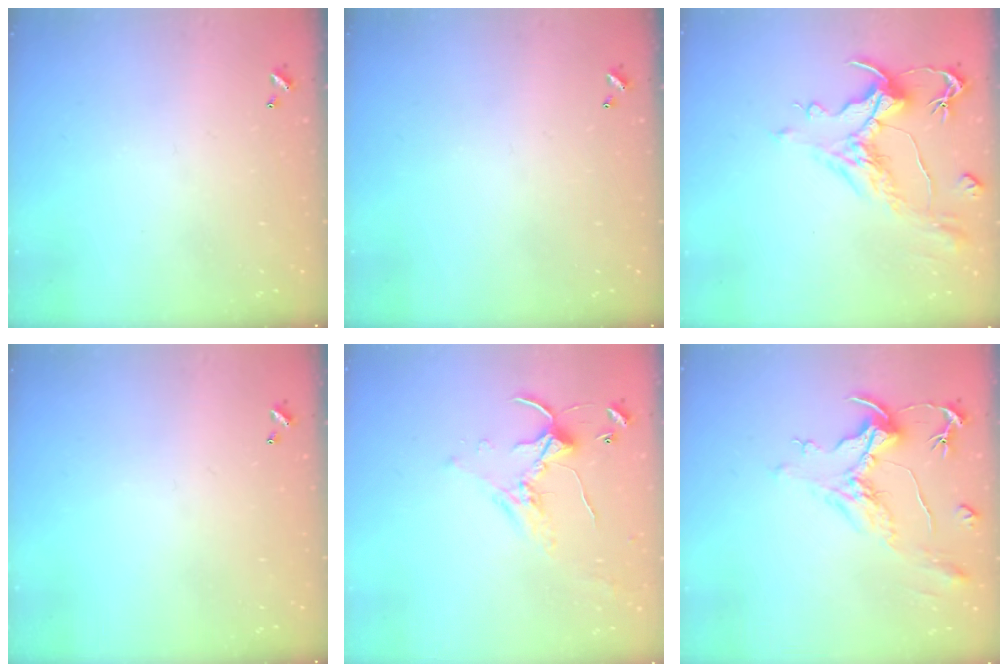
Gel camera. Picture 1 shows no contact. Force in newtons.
{"total": 0.0}
{"total": 1.6, "press": 0.7, "slide": 1.4}
{"total": 0.0}
{"total": 1.5, "press": 1.5, "slide": 0.3}
{"total": 2.1, "press": 1.6, "slide": 1.3}